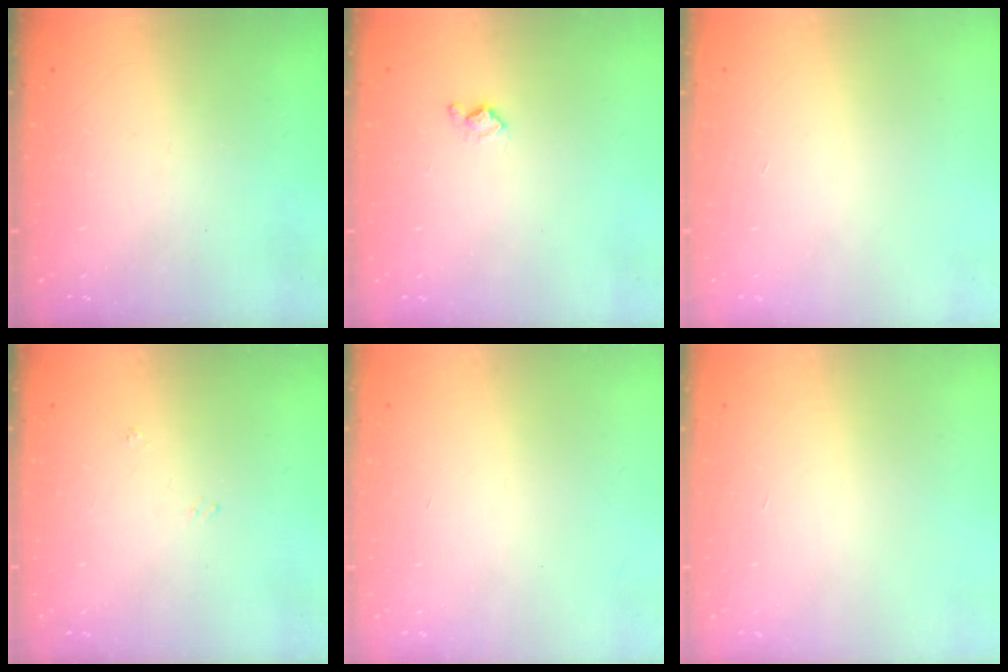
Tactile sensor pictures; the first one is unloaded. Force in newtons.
{"total": 3.8, "press": 3.8, "slide": 0.6}
{"total": 0.0}
{"total": 2.7, "press": 2.7, "slide": 0.4}
{"total": 0.0}
{"total": 0.0}